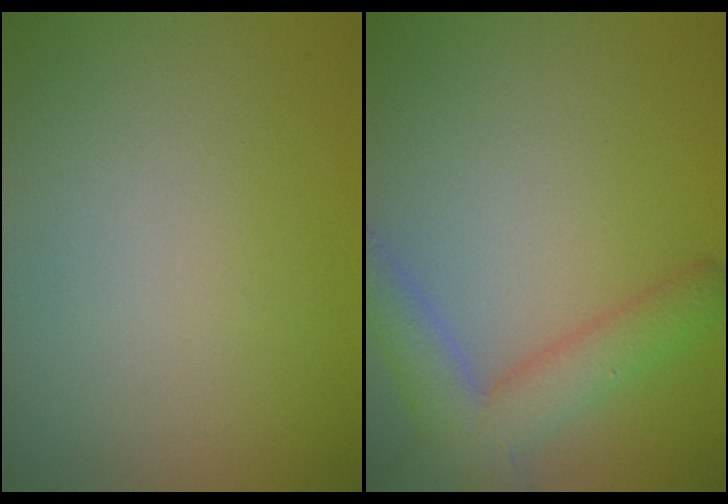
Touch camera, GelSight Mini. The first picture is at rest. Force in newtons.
{"total": 5.0, "press": 5.0, "slide": 0.3}